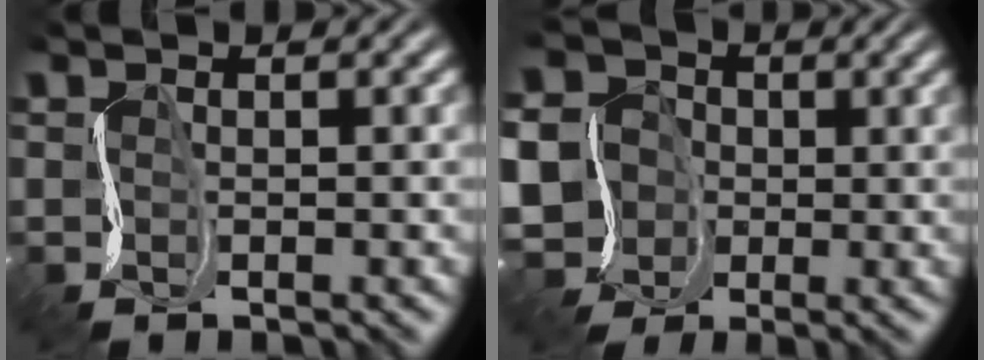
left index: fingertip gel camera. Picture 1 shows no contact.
{"total": 9.7, "force": [-3.4, 8.6, 2.9], "torque": [-0.079, -0.014, -0.101]}